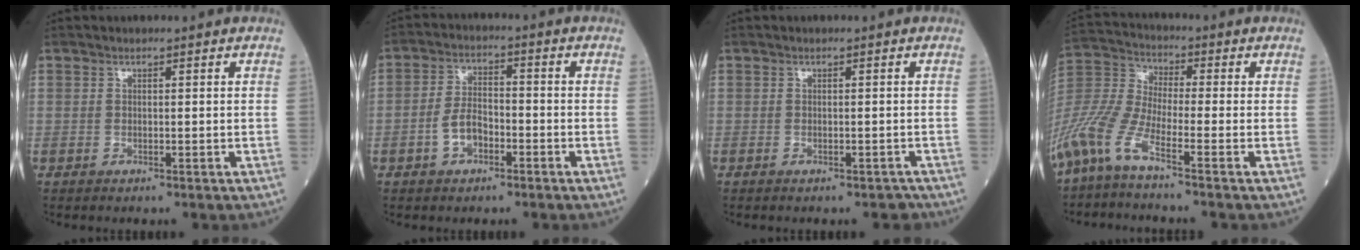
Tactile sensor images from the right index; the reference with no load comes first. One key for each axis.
{"total": 5.1, "fx": -2.2, "fy": 2.9, "fz": 3.6, "tx": -0.079, "ty": 0.009, "tz": -0.041}
{"total": 1.7, "fx": -1.3, "fy": 0.9, "fz": 0.6, "tx": 0.001, "ty": 0.004, "tz": -0.015}
{"total": 11.7, "fx": -7.8, "fy": 1.5, "fz": 8.6, "tx": -0.207, "ty": -0.005, "tz": -0.162}